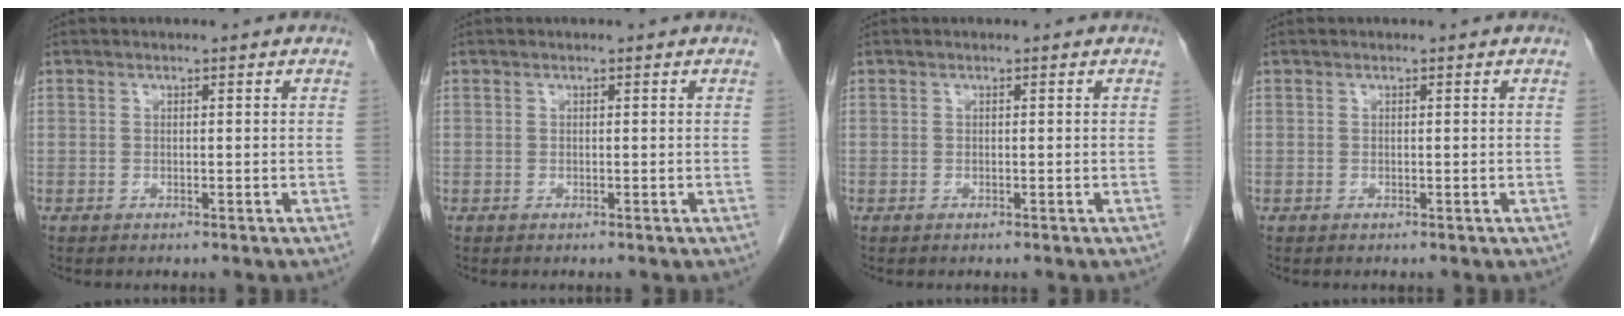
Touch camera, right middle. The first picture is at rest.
{"total": 0.0}
{"total": 0.0}
{"total": 0.0}